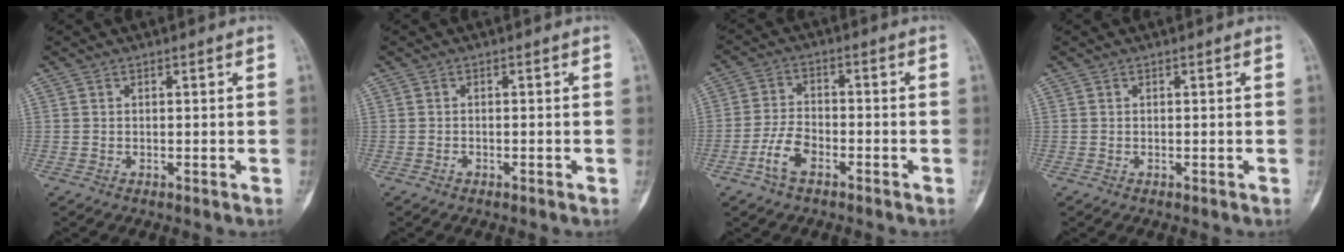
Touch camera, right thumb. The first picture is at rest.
{"total": 0.5, "force": [-0.4, 0.3, 0.2], "torque": [-0.002, 0.001, -0.008]}
{"total": 6.0, "force": [-3.3, 3.1, 4.0], "torque": [-0.077, 0.021, -0.066]}
{"total": 0.0}